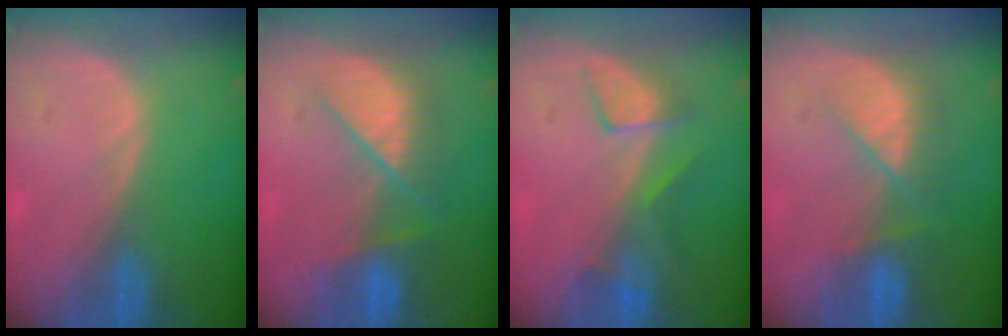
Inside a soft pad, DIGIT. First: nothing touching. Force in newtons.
{"total": 7.3, "press": 7.3, "slide": 0.3}
{"total": 4.7, "press": 4.6, "slide": 1.2}
{"total": 7.5, "press": 6.7, "slide": 3.4}